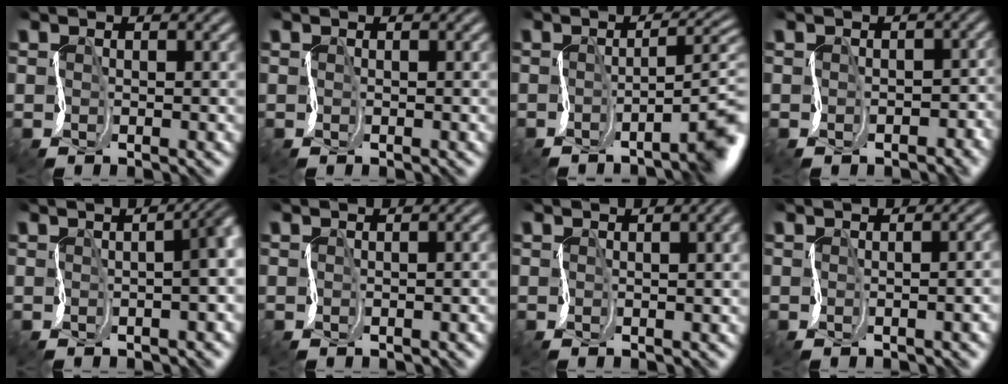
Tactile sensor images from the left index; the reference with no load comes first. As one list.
[{"total": 0.0}, {"total": 5.8, "force": [-1.9, 1.2, 5.4], "torque": [-0.047, 0.004, -0.034]}, {"total": 2.5, "force": [-1.5, 1.6, 1.2], "torque": [-0.005, -0.004, -0.023]}, {"total": 7.4, "force": [0.2, 3.3, 6.6], "torque": [-0.042, 0.015, -0.005]}, {"total": 2.0, "force": [-0.5, 1.1, 1.6], "torque": [-0.020, 0.005, 0.001]}, {"total": 5.2, "force": [1.1, 2.9, 4.2], "torque": [-0.017, 0.033, -0.013]}, {"total": 4.0, "force": [-0.7, 2.2, 3.2], "torque": [-0.014, 0.010, -0.008]}]